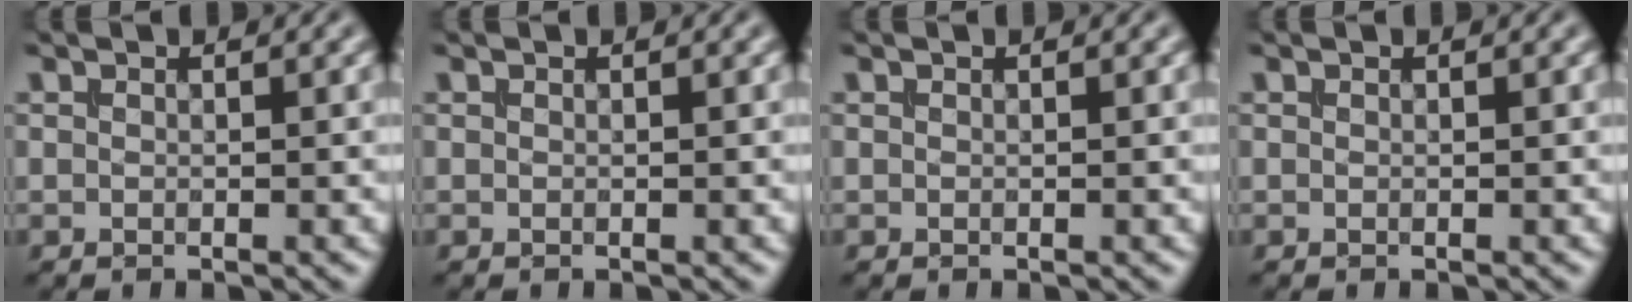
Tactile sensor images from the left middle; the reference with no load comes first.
{"total": 0.0}
{"total": 0.0}
{"total": 0.0}